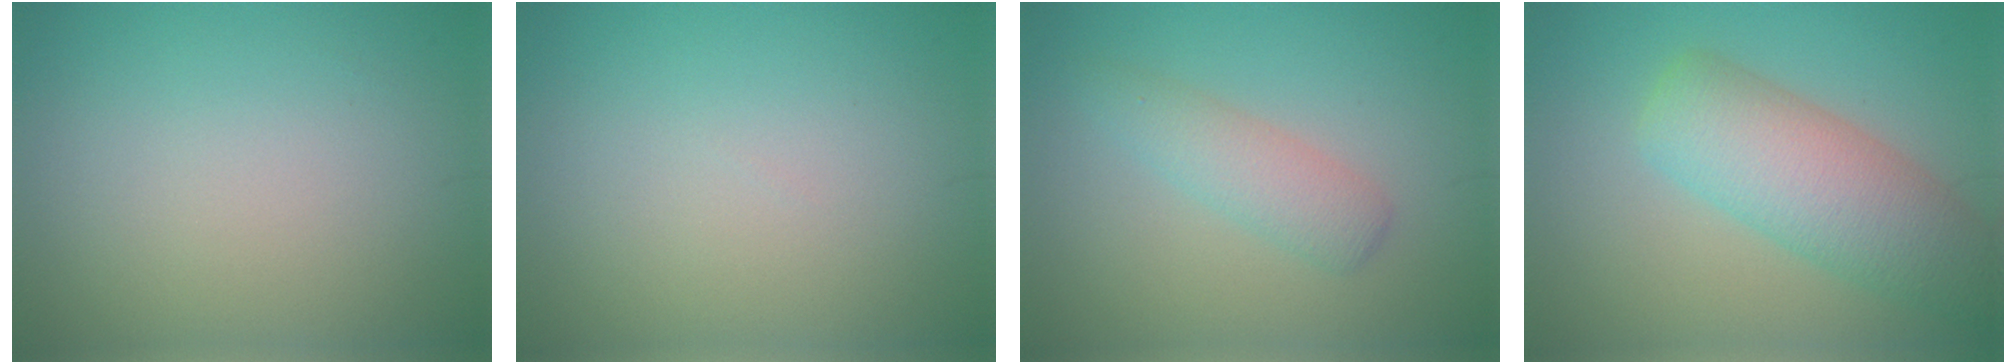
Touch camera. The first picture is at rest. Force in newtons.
{"total": 0.0}
{"total": 2.6, "press": 2.6, "slide": 0.1}
{"total": 6.7, "press": 6.7, "slide": 0.4}